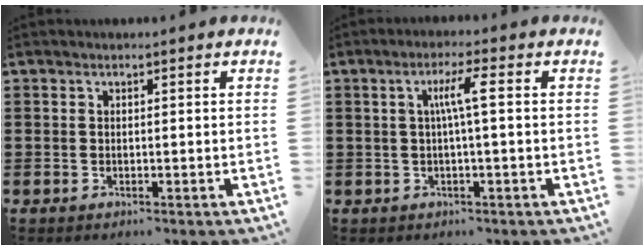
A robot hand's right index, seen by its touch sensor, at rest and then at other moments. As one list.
[{"total": 4.3, "force": [0.3, 0.1, 4.3], "torque": [-0.081, 0.003, 0.000]}]